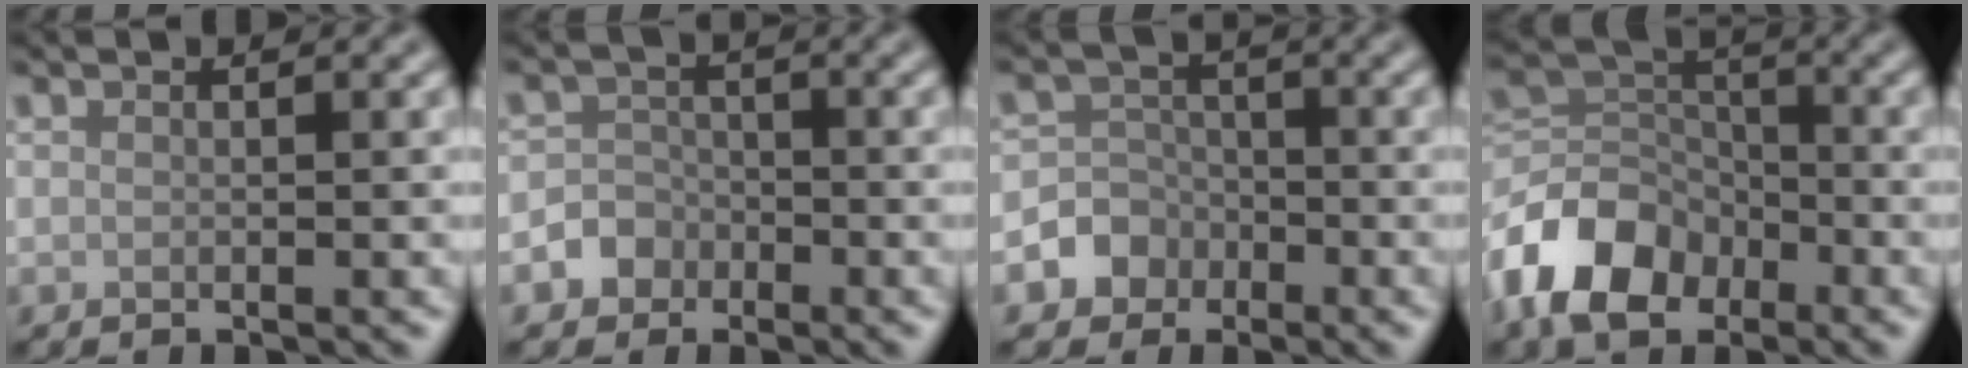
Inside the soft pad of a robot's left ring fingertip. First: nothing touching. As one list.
[{"total": 3.1, "force": [-1.6, 2.6, 0.4], "torque": [0.025, 0.002, -0.039]}, {"total": 4.2, "force": [-1.9, 3.7, 0.6], "torque": [0.018, 0.003, -0.056]}, {"total": 8.0, "force": [-4.5, 5.3, 4.1], "torque": [-0.080, -0.001, -0.103]}]